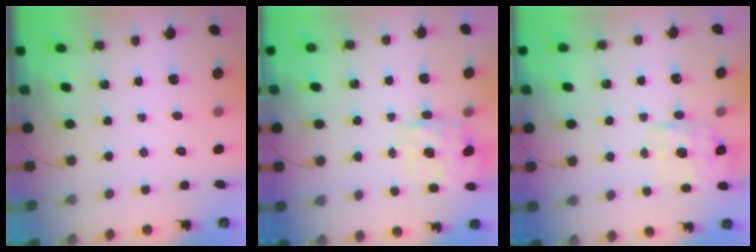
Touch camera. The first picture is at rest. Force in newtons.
{"total": 2.9, "press": 2.7, "slide": 0.9}
{"total": 1.7, "press": 1.6, "slide": 0.5}